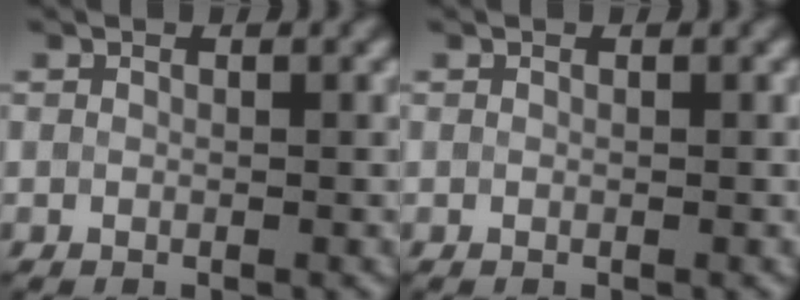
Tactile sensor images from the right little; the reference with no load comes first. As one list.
[{"total": 0.0}]